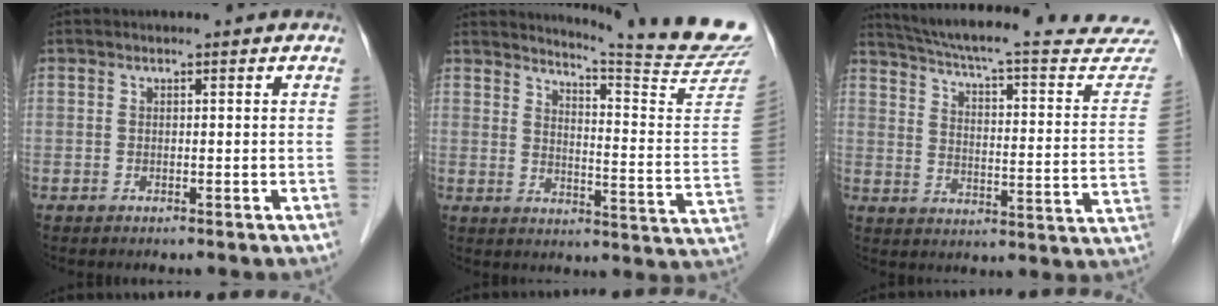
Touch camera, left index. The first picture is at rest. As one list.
[{"total": 18.0, "force": [17.1, -2.5, 5.0], "torque": [-0.083, -0.133, 0.202]}, {"total": 30.2, "force": [27.7, 2.9, 11.7], "torque": [-0.179, -0.082, 0.344]}]